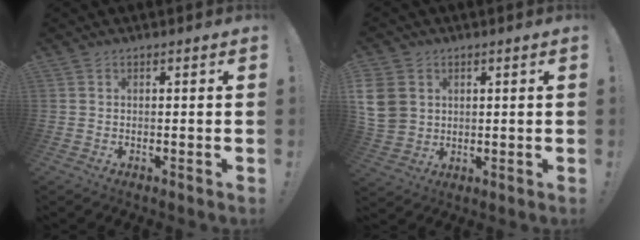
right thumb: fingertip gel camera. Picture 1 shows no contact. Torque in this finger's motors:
{"motor_torque": [-0.10, 0.62, 0.74, 0.14, 0.07]}